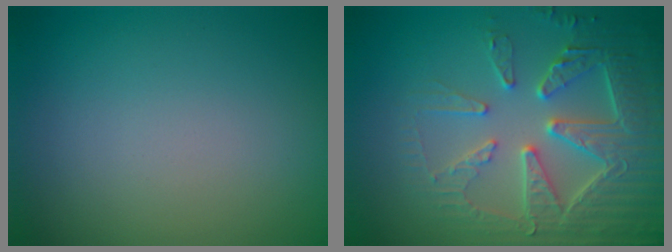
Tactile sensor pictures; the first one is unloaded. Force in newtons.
{"total": 7.1, "press": 5.9, "slide": 3.9}